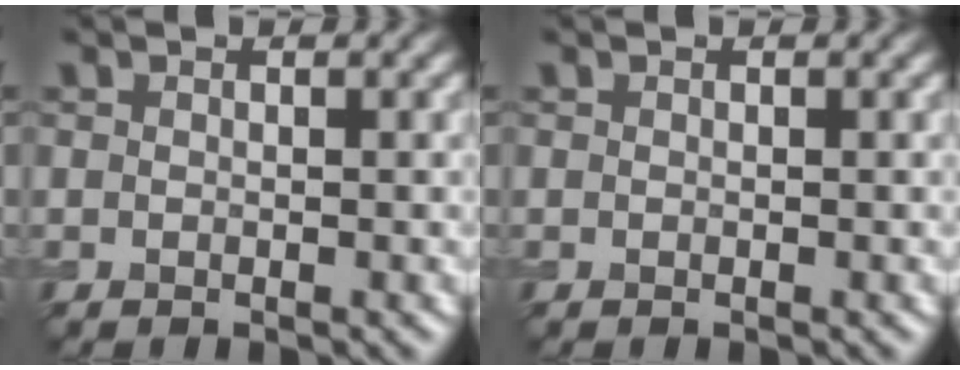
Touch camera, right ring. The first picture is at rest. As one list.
[{"total": 0.0}]